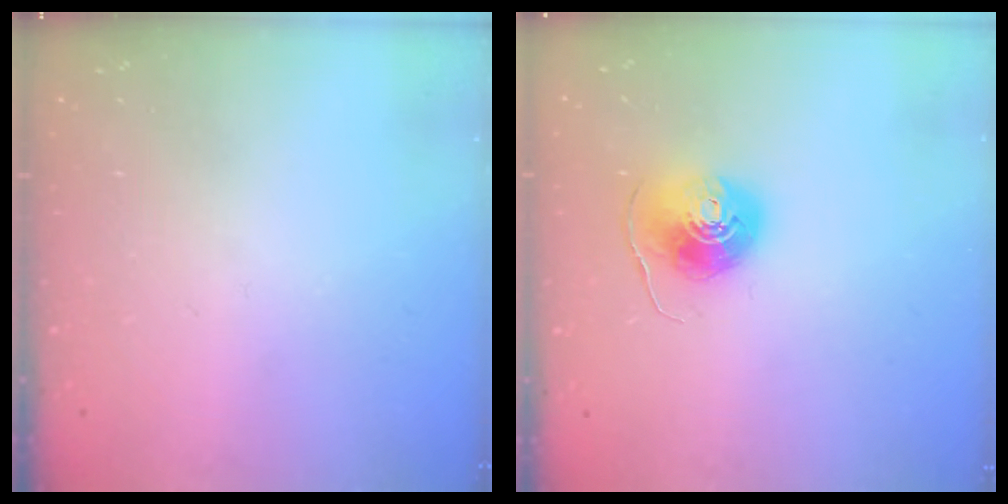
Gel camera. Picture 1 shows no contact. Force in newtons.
{"total": 8.7, "press": 8.7, "slide": 0.5}